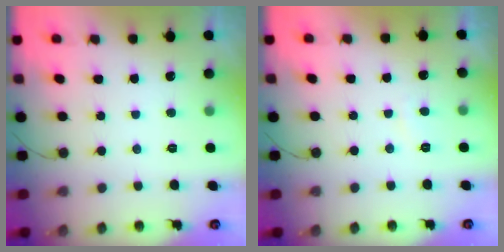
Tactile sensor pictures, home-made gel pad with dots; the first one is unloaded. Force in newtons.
{"total": 1.3, "press": 1.2, "slide": 0.5}